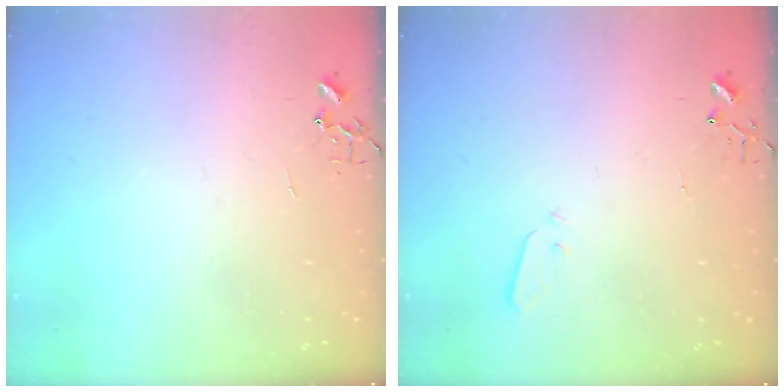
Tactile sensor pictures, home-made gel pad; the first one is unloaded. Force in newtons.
{"total": 2.2, "press": 2.2, "slide": 0.4}